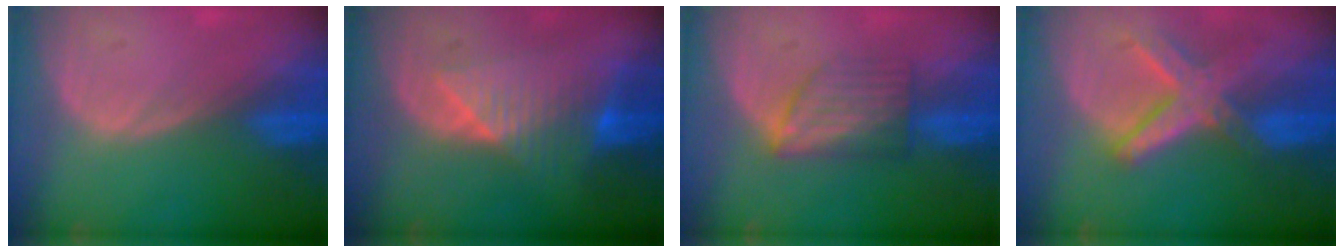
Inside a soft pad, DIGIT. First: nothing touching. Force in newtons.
{"total": 7.8, "press": 7.1, "slide": 3.0}
{"total": 6.0, "press": 5.6, "slide": 2.2}
{"total": 8.3, "press": 7.1, "slide": 4.3}